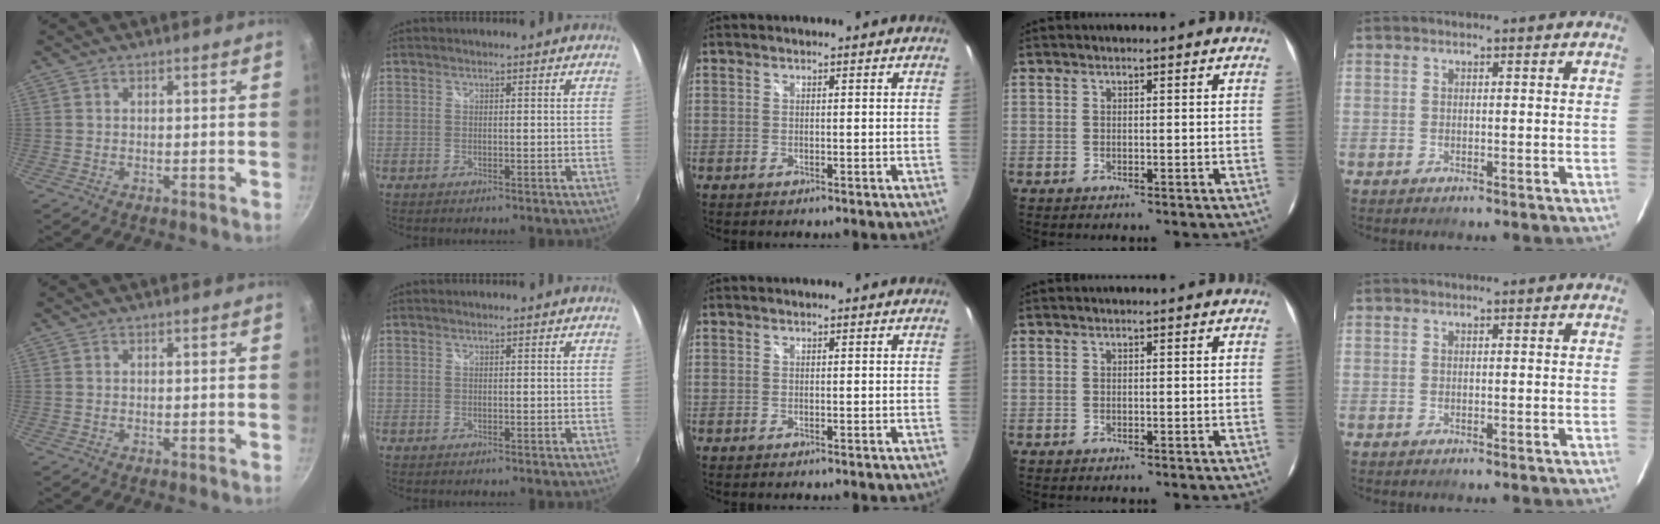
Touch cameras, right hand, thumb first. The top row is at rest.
{}